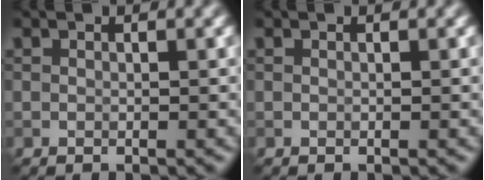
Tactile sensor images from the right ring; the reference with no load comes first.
{"total": 0.0}